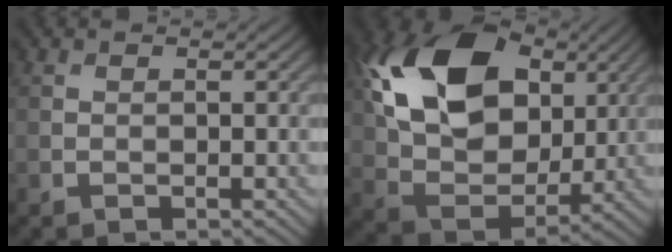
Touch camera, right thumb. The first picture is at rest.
{"total": 16.9, "force": [5.6, 11.4, 11.2], "torque": [-0.243, 0.019, 0.099]}